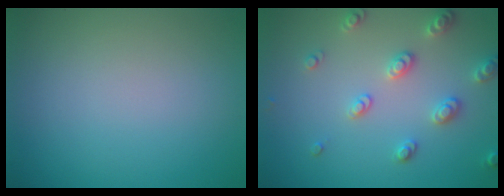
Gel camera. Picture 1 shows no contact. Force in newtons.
{"total": 2.9, "press": 2.9, "slide": 0.5}